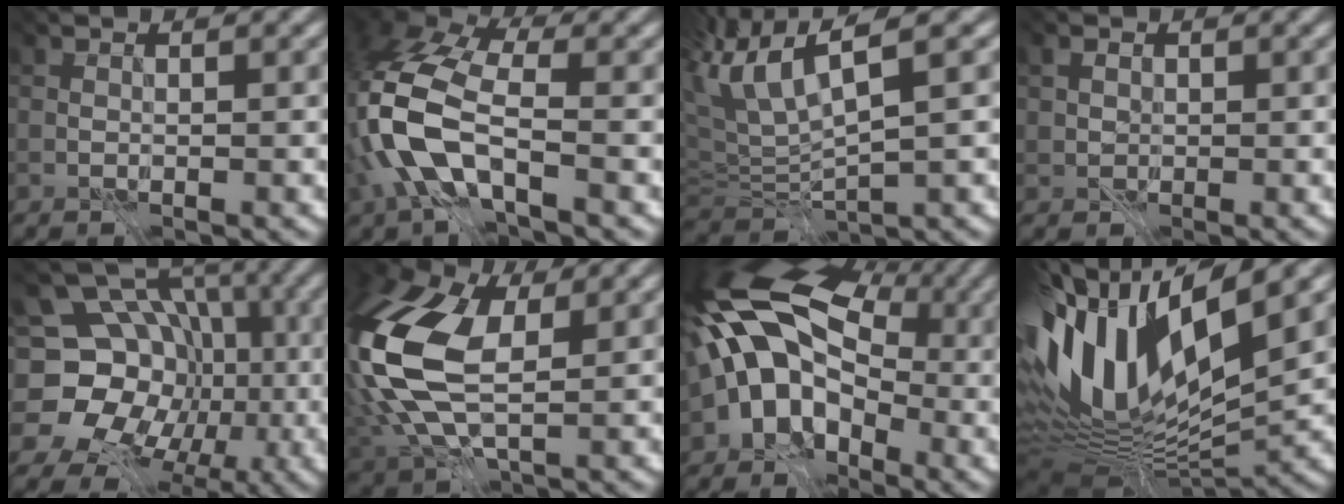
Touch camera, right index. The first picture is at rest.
{"total": 8.6, "force": [-4.3, 3.6, 6.5], "torque": [-0.169, -0.014, -0.070]}
{"total": 5.3, "force": [0.8, 0.5, 5.3], "torque": [-0.124, 0.002, 0.037]}
{"total": 0.7, "force": [-0.6, 0.3, -0.1], "torque": [-0.013, -0.009, 0.006]}
{"total": 15.2, "force": [-3.4, 13.6, 5.9], "torque": [-0.133, 0.021, -0.053]}
{"total": 12.4, "force": [-0.2, 7.4, 9.9], "torque": [-0.251, -0.016, 0.021]}
{"total": 12.2, "force": [-2.7, 7.5, 9.3], "torque": [-0.149, -0.001, -0.046]}
{"total": 13.5, "force": [2.5, 5.0, 12.2], "torque": [-0.263, 0.008, 0.054]}